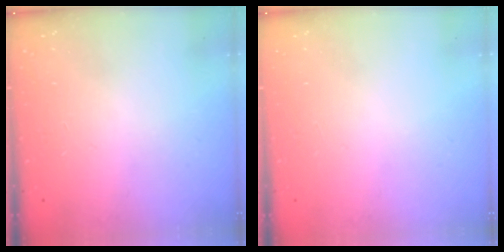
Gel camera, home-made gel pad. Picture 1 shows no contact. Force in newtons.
{"total": 0.0}